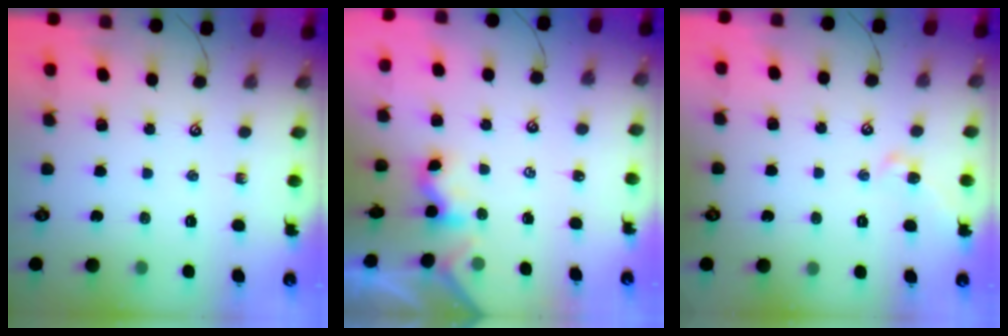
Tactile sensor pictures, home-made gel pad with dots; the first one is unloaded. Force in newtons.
{"total": 1.2, "press": 1.1, "slide": 0.5}
{"total": 2.0, "press": 1.9, "slide": 0.6}